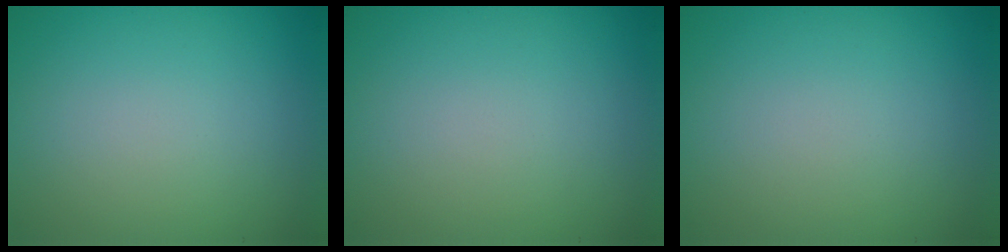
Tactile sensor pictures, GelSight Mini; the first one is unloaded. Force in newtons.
{"total": 0.0}
{"total": 0.0}